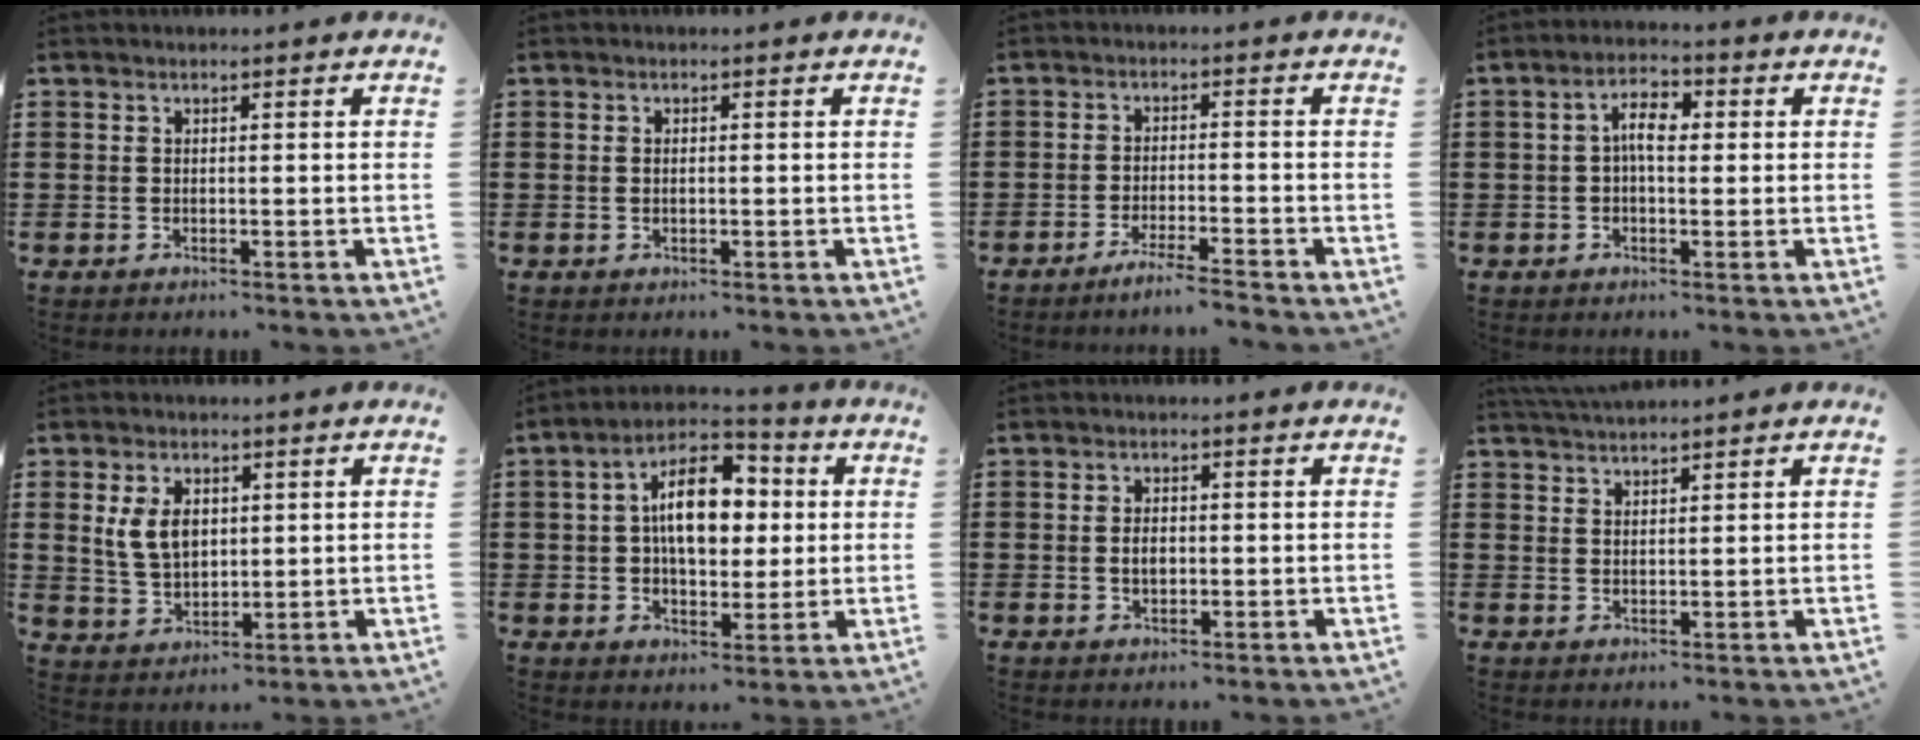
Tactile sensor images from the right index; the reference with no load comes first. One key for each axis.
{"total": 0.8, "fx": 0.0, "fy": 0.4, "fz": 0.7, "tx": -0.017, "ty": 0.001, "tz": -0.001}
{"total": 3.5, "fx": -3.2, "fy": -0.5, "fz": 1.3, "tx": -0.020, "ty": -0.003, "tz": -0.061}
{"total": 4.4, "fx": 0.0, "fy": 1.9, "fz": 3.9, "tx": -0.074, "ty": 0.011, "tz": -0.003}
{"total": 6.1, "fx": 1.5, "fy": 4.0, "fz": 4.3, "tx": -0.111, "ty": 0.007, "tz": 0.022}
{"total": 11.9, "fx": 1.8, "fy": 6.8, "fz": 9.6, "tx": -0.150, "ty": 0.011, "tz": 0.025}
{"total": 2.2, "fx": -0.2, "fy": 1.2, "fz": 1.8, "tx": -0.035, "ty": 0.006, "tz": -0.005}
{"total": 2.2, "fx": 2.2, "fy": 0.1, "fz": 0.2, "tx": -0.009, "ty": 0.002, "tz": 0.042}